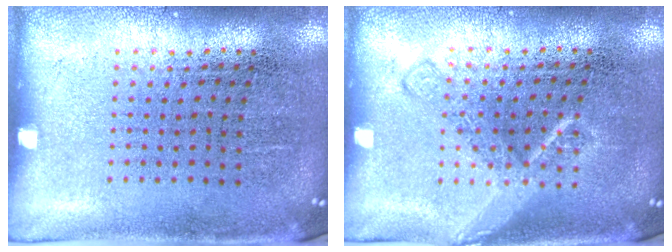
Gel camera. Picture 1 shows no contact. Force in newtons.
{"total": 2.2, "press": 2.2, "slide": 0.3}